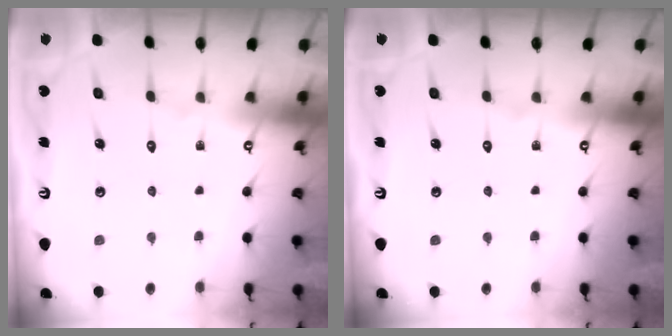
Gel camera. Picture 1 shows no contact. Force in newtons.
{"total": 0.0}